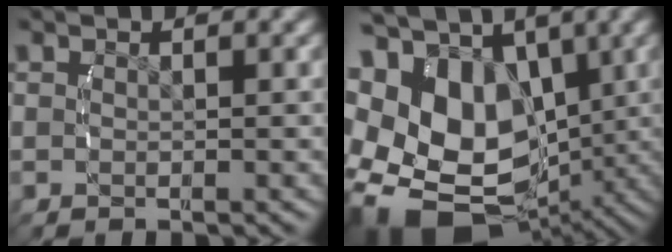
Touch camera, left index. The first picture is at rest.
{"total": 19.3, "force": [-3.2, 14.6, 12.2], "torque": [-0.256, -0.081, -0.028]}